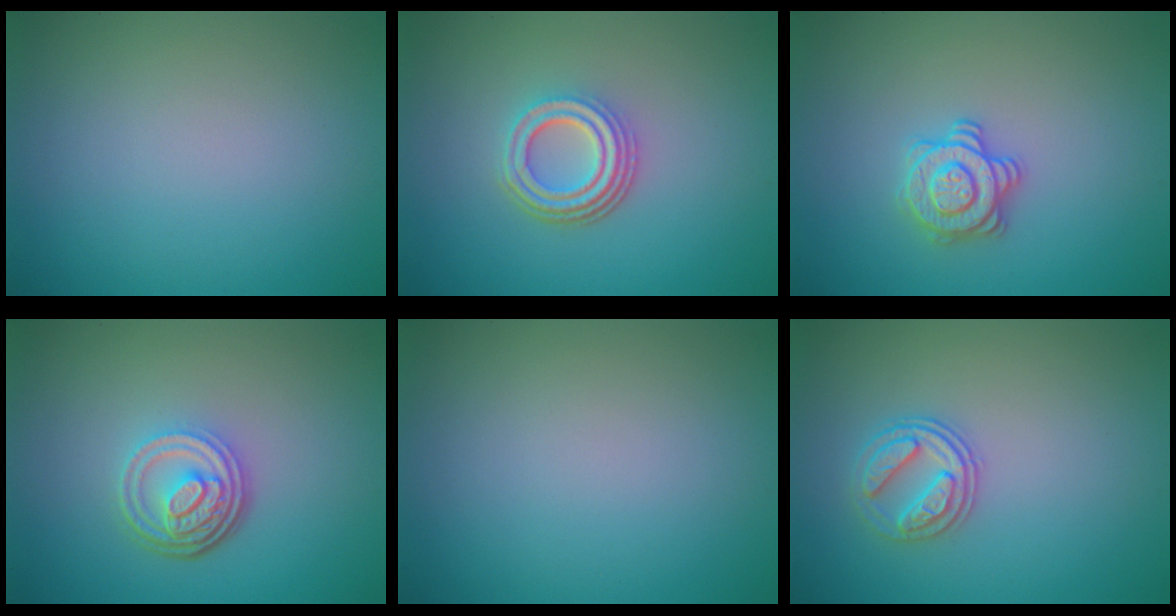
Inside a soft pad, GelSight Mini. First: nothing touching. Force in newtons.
{"total": 4.4, "press": 3.3, "slide": 2.9}
{"total": 2.8, "press": 2.7, "slide": 0.7}
{"total": 4.8, "press": 3.4, "slide": 3.3}
{"total": 0.0}
{"total": 2.6, "press": 2.5, "slide": 0.7}